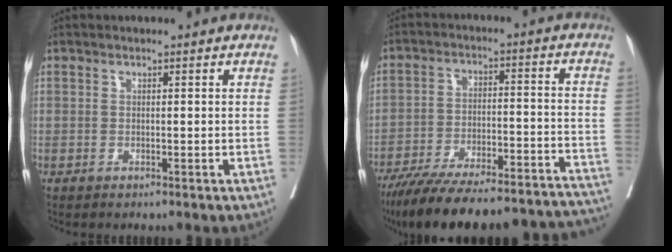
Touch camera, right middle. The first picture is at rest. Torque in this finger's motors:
{"motor_torque": [1.07, -1.06, 0.79, 0.14]}